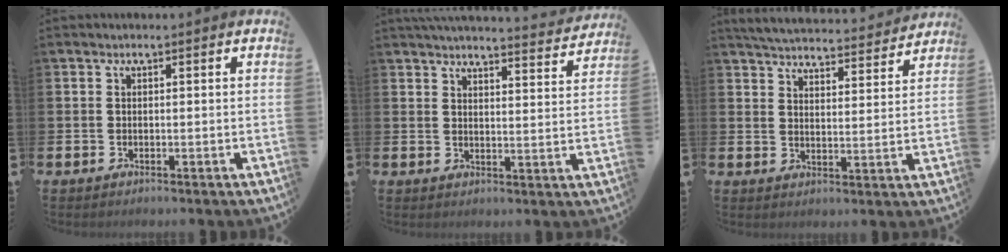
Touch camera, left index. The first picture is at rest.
{"total": 4.4, "force": [4.4, 0.1, 0.4], "torque": [-0.005, -0.036, 0.072]}
{"total": 5.2, "force": [5.1, 0.6, 0.4], "torque": [-0.021, -0.044, 0.087]}